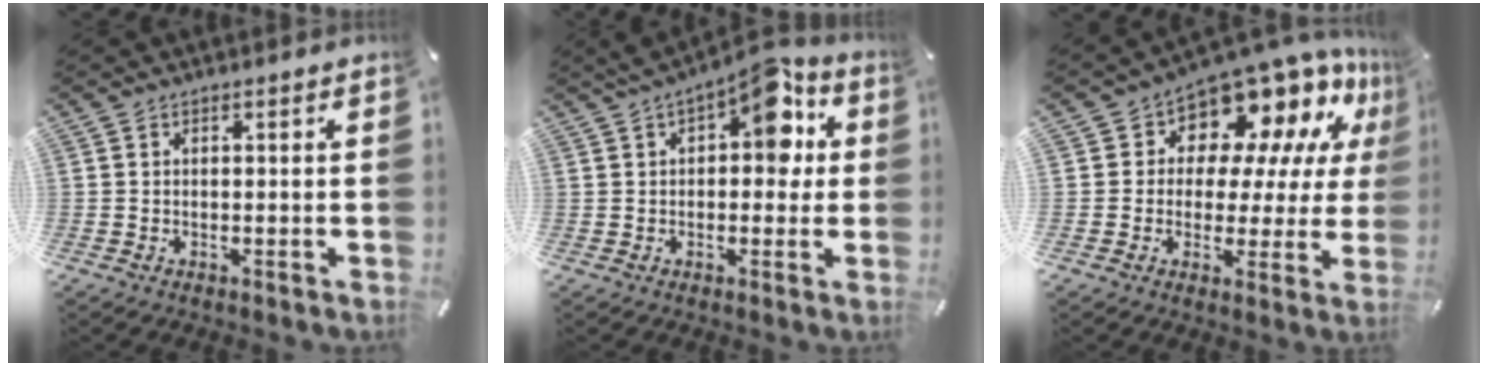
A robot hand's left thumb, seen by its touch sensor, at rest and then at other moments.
{"total": 11.1, "force": [4.8, 5.5, 8.4], "torque": [-0.101, -0.022, 0.076]}
{"total": 12.9, "force": [9.9, 6.8, 4.6], "torque": [-0.082, -0.091, 0.173]}